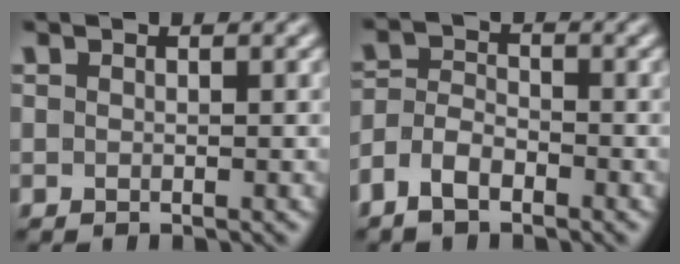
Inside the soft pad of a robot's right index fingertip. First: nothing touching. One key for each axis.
{"total": 4.1, "fx": -2.5, "fy": 2.7, "fz": 1.8, "tx": -0.036, "ty": -0.013, "tz": -0.040}